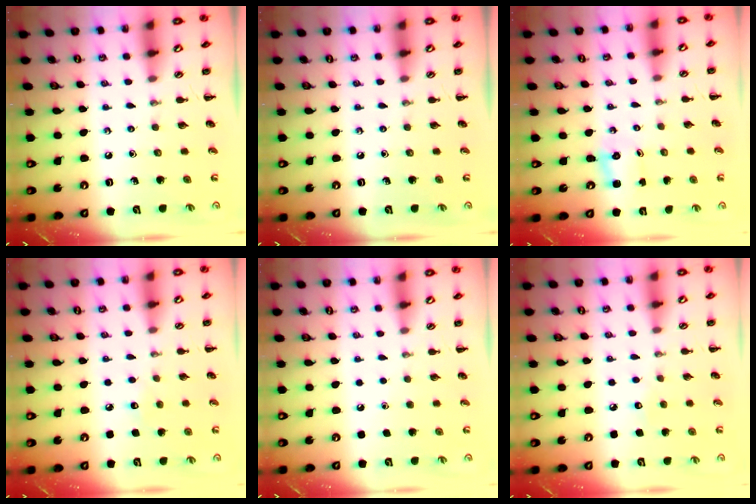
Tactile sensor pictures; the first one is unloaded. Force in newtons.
{"total": 0.0}
{"total": 2.0, "press": 1.9, "slide": 0.7}
{"total": 5.1, "press": 5.0, "slide": 1.2}
{"total": 1.6, "press": 1.6, "slide": 0.1}
{"total": 5.1, "press": 5.0, "slide": 1.1}